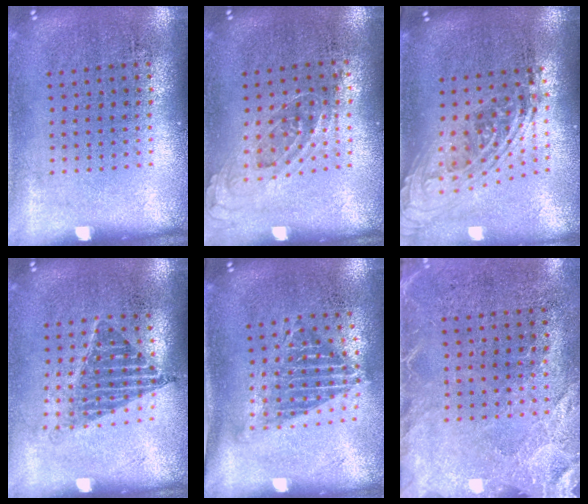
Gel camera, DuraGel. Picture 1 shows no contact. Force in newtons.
{"total": 0.8, "press": 0.7, "slide": 0.5}
{"total": 2.1, "press": 1.5, "slide": 1.5}
{"total": 1.1, "press": 1.0, "slide": 0.6}
{"total": 1.3, "press": 1.0, "slide": 0.9}
{"total": 2.7, "press": 2.2, "slide": 1.6}